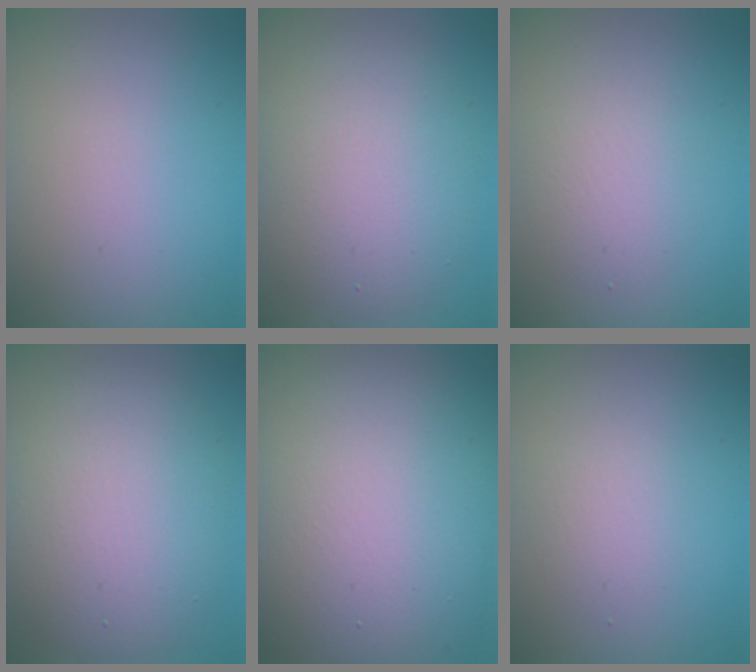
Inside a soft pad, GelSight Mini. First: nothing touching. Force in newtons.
{"total": 6.5, "press": 6.5, "slide": 0.1}
{"total": 2.5, "press": 2.5, "slide": 0.2}
{"total": 7.8, "press": 7.8, "slide": 0.1}
{"total": 16.3, "press": 16.3, "slide": 0.9}
{"total": 1.6, "press": 1.6, "slide": 0.1}